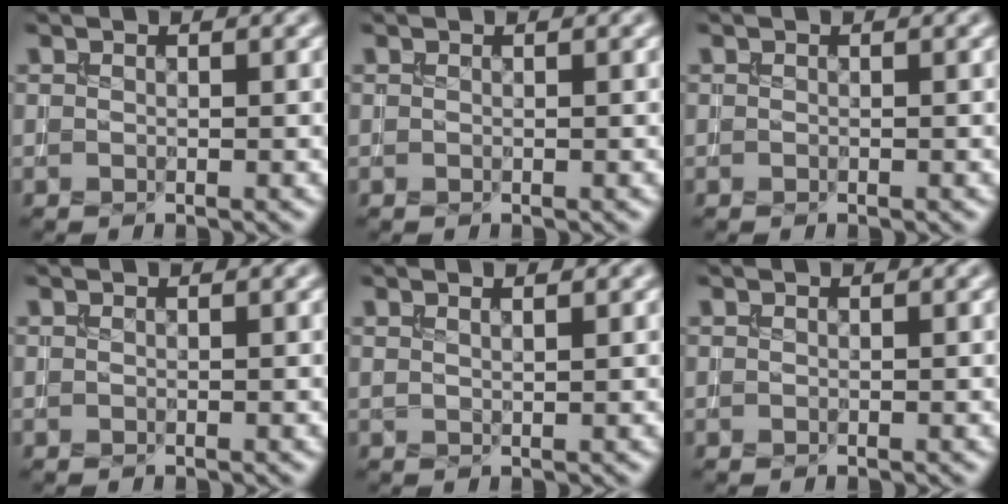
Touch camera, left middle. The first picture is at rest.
{"total": 0.0}
{"total": 0.0}
{"total": 0.0}
{"total": 1.2, "force": [0.8, 0.3, 0.8], "torque": [-0.007, -0.001, 0.008]}
{"total": 0.0}